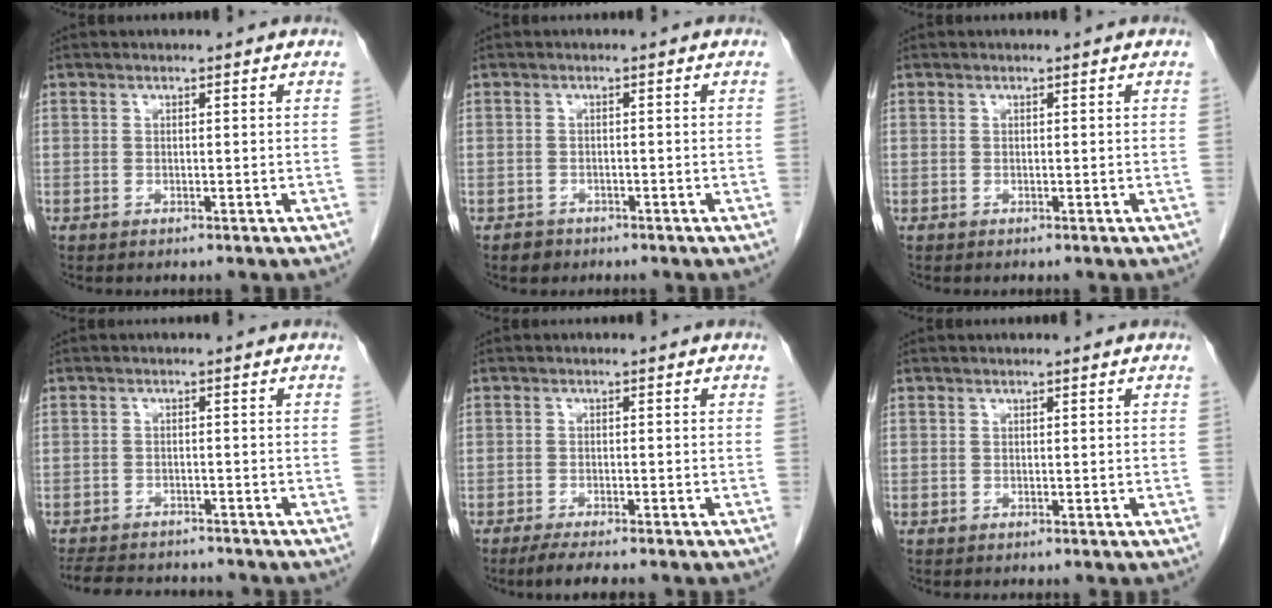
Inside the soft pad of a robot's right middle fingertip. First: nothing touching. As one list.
[{"total": 1.4, "force": [-1.0, 1.0, 0.1], "torque": [-0.010, 0.001, -0.015]}, {"total": 0.0}, {"total": 10.1, "force": [-9.1, 2.8, 3.3], "torque": [-0.065, -0.002, -0.124]}, {"total": 4.7, "force": [-3.7, 0.4, 2.8], "torque": [-0.046, -0.011, -0.055]}, {"total": 0.0}]